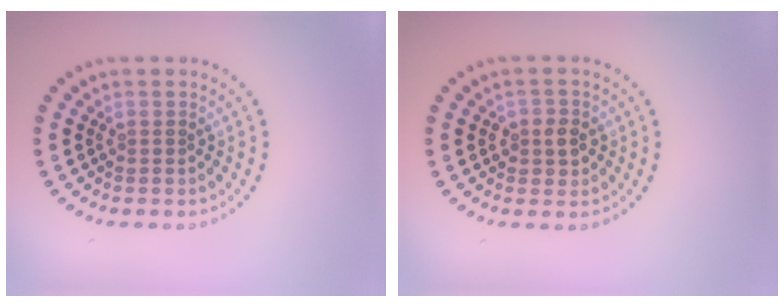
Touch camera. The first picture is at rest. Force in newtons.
{"total": 1.8, "press": 1.7, "slide": 0.7}